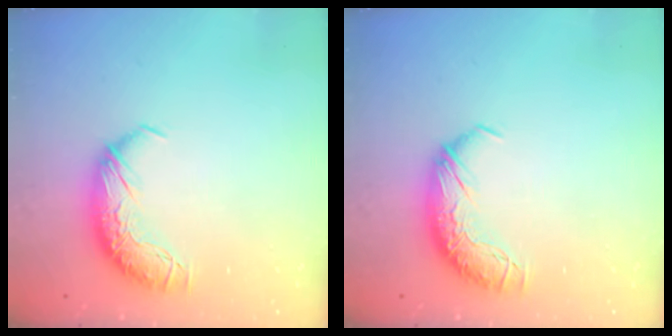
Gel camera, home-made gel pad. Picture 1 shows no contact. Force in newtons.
{"total": 0.0}